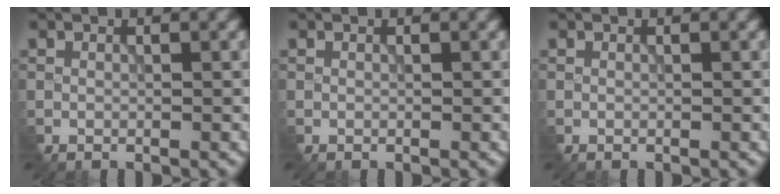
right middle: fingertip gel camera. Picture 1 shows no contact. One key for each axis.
{"total": 0.0}
{"total": 0.0}